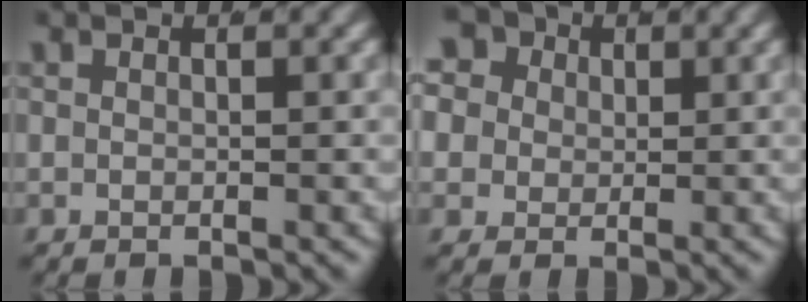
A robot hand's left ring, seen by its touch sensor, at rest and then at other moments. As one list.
[{"total": 9.6, "force": [2.3, 8.4, 4.1], "torque": [-0.105, -0.009, 0.034]}]